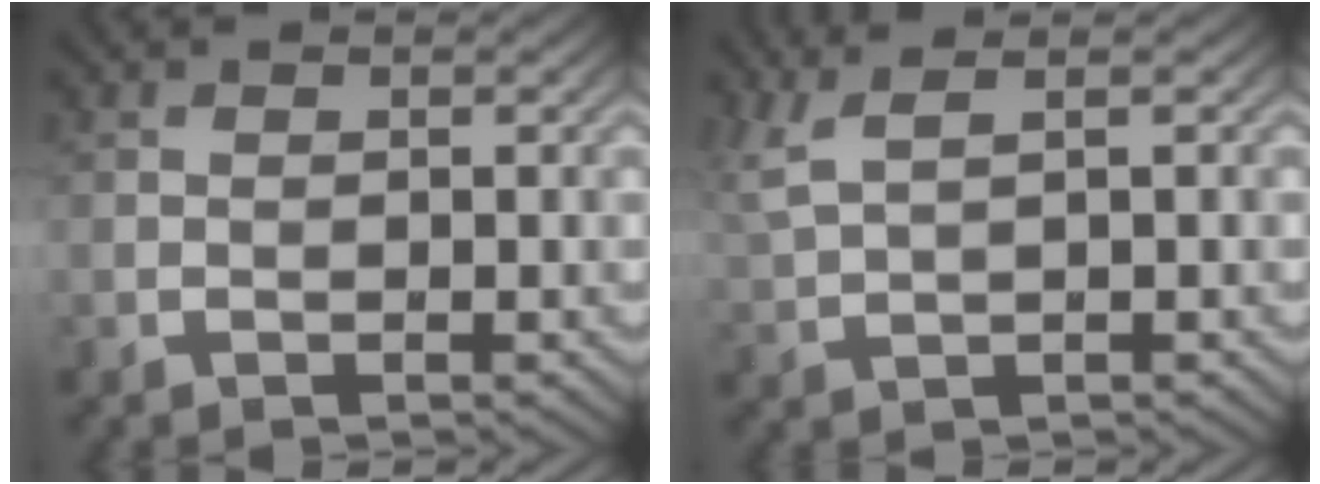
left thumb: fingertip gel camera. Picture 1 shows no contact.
{"total": 3.8, "force": [2.5, 0.8, 2.7], "torque": [-0.056, 0.015, 0.050]}